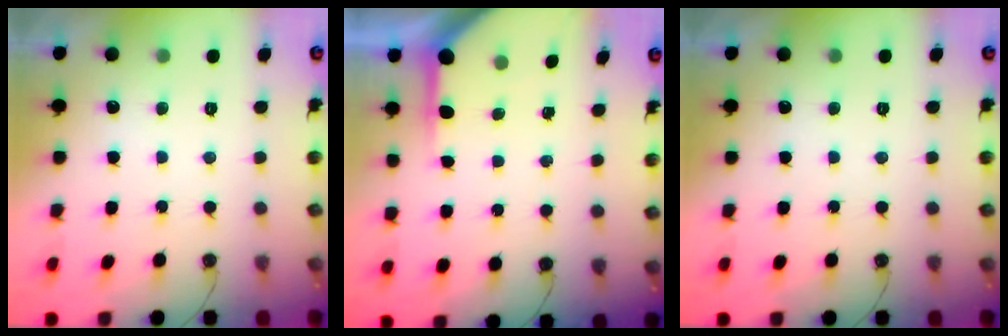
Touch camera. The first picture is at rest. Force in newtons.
{"total": 5.5, "press": 5.5, "slide": 0.4}
{"total": 0.0}